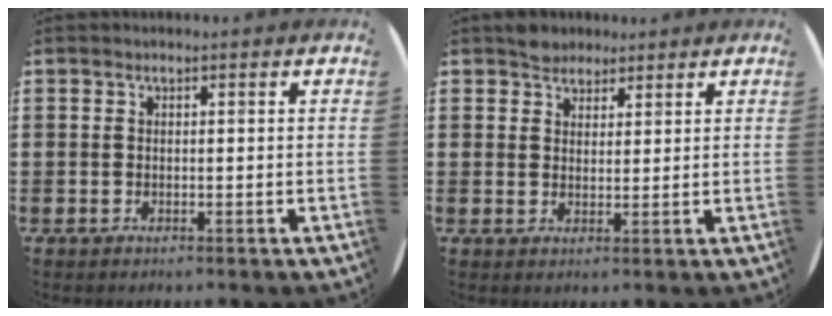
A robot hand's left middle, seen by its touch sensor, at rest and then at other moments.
{"total": 2.7, "force": [2.4, 1.2, -0.1], "torque": [0.004, 0.003, 0.046]}